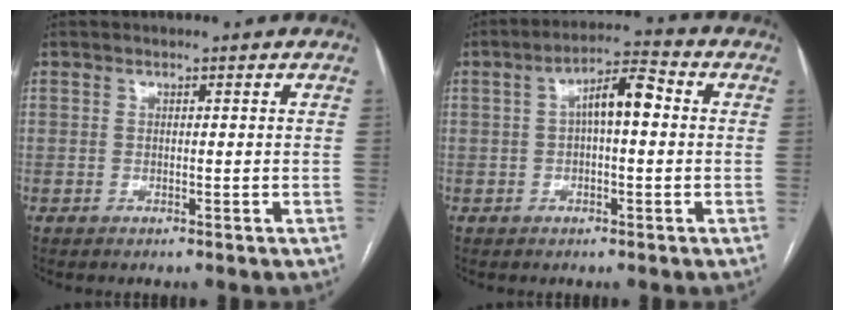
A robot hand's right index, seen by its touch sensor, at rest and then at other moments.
{"total": 6.5, "force": [0.8, 1.9, 6.2], "torque": [-0.106, 0.029, 0.010]}